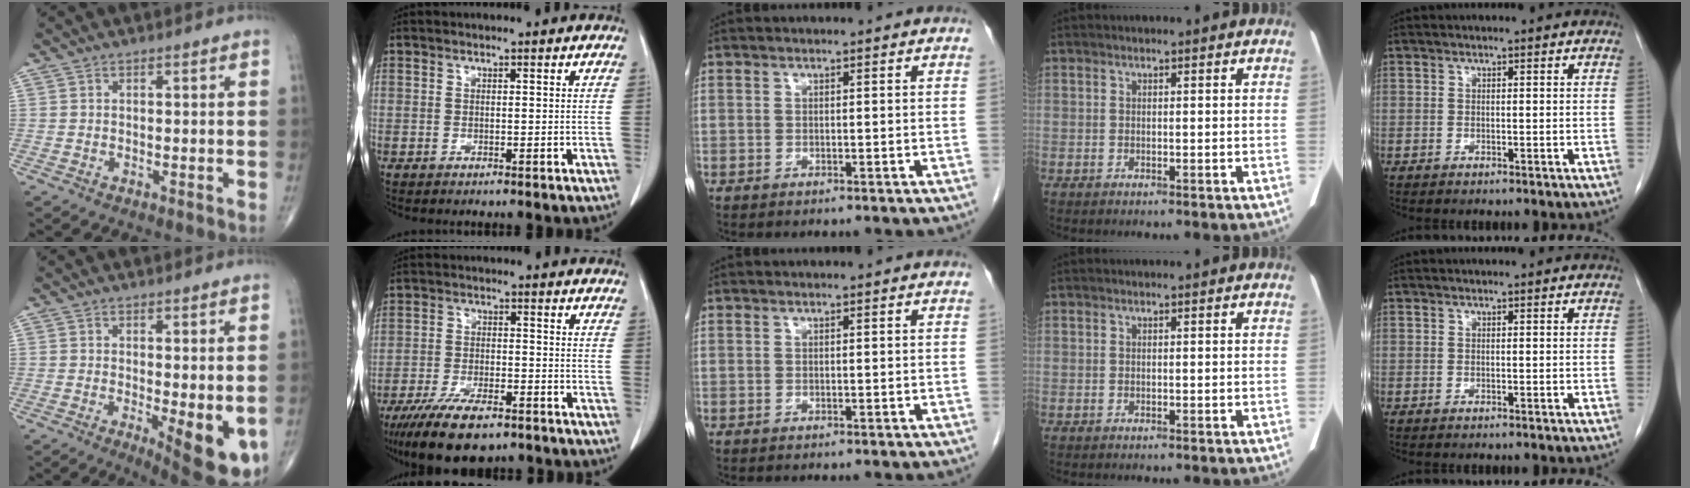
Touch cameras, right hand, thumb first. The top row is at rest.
{"thumb": {"total": 9.4, "force": [-2.1, 2.9, 8.7], "torque": [-0.108, -0.022, -0.022]}, "index": {"total": 10.9, "force": [-7.7, 3.6, 6.8], "torque": [-0.118, -0.015, -0.130]}}